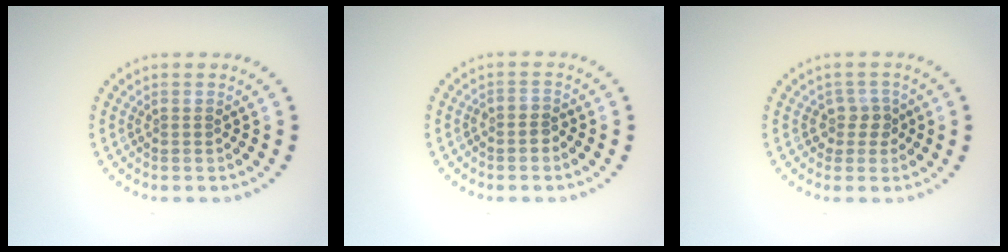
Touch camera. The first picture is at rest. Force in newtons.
{"total": 1.0, "press": 0.7, "slide": 0.6}
{"total": 1.9, "press": 1.5, "slide": 1.1}